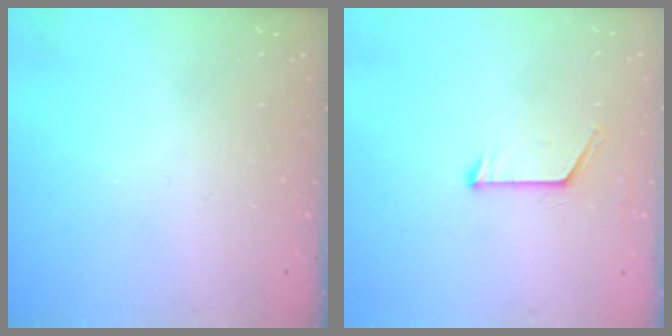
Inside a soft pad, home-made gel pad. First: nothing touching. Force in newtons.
{"total": 6.9, "press": 6.9, "slide": 0.7}